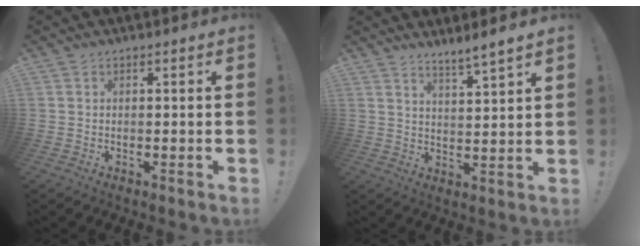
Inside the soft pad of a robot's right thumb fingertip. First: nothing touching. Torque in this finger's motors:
{"motor_torque": [0.00, 0.16, 0.17, 0.17, 0.03]}